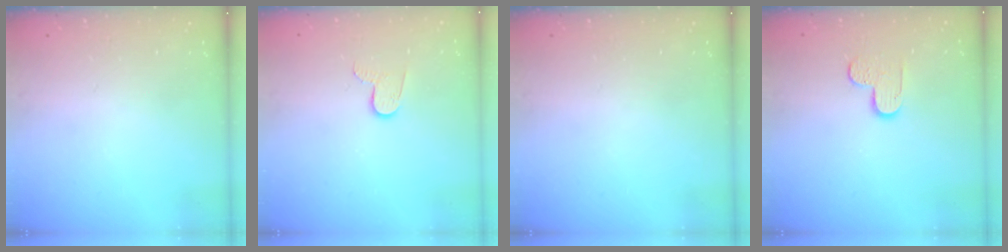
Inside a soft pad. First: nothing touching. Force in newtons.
{"total": 5.9, "press": 5.8, "slide": 0.5}
{"total": 0.0}
{"total": 4.9, "press": 4.9, "slide": 0.2}